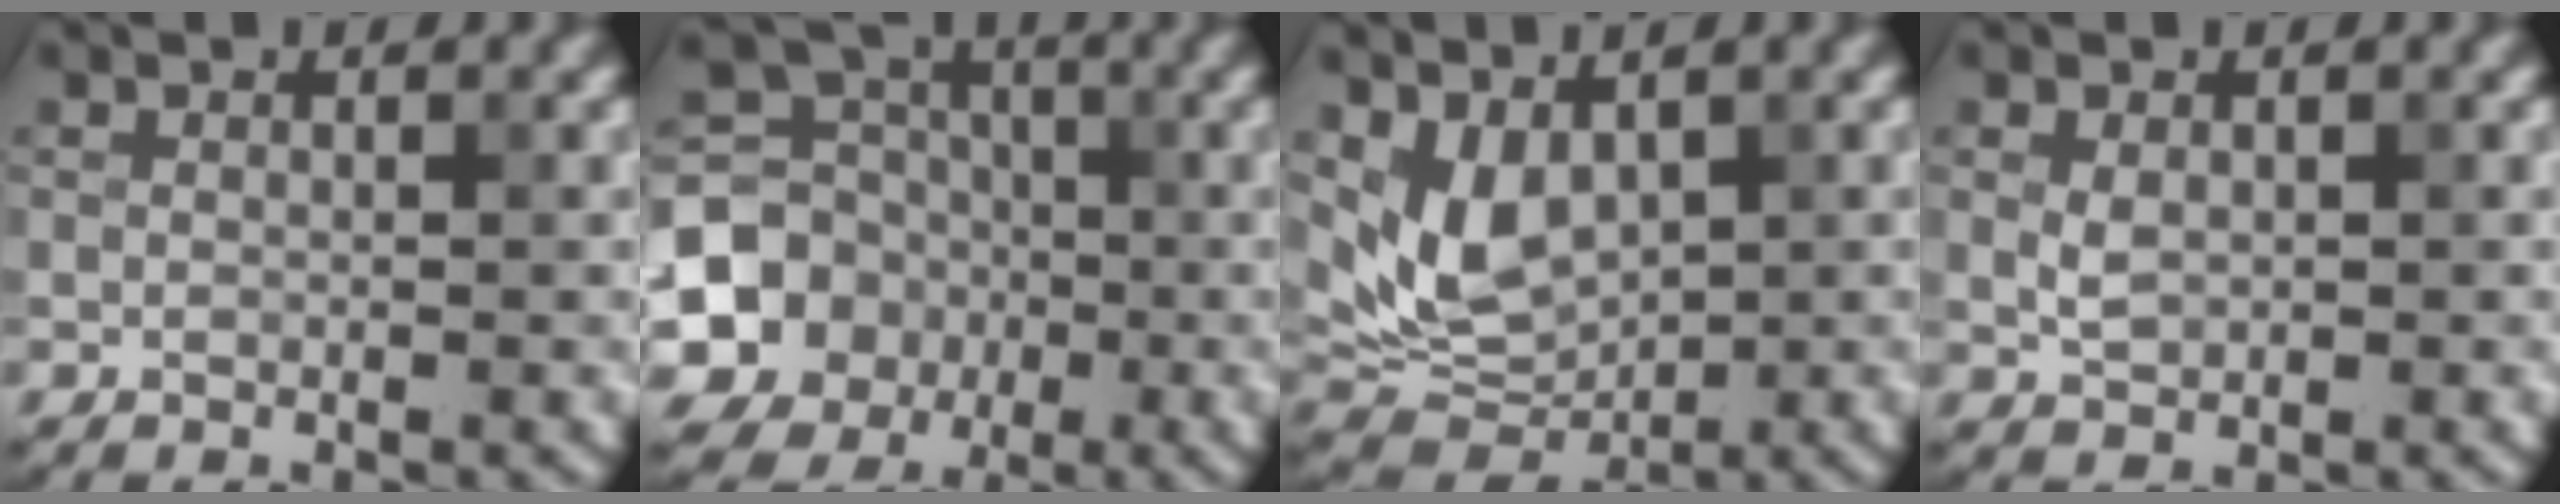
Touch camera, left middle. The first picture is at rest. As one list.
[{"total": 7.2, "force": [-1.8, 6.4, 2.6], "torque": [-0.053, -0.002, -0.047]}, {"total": 5.1, "force": [1.9, 3.2, 3.5], "torque": [-0.070, -0.017, 0.045]}, {"total": 1.4, "force": [0.3, 1.0, 1.0], "torque": [-0.021, -0.002, 0.010]}]